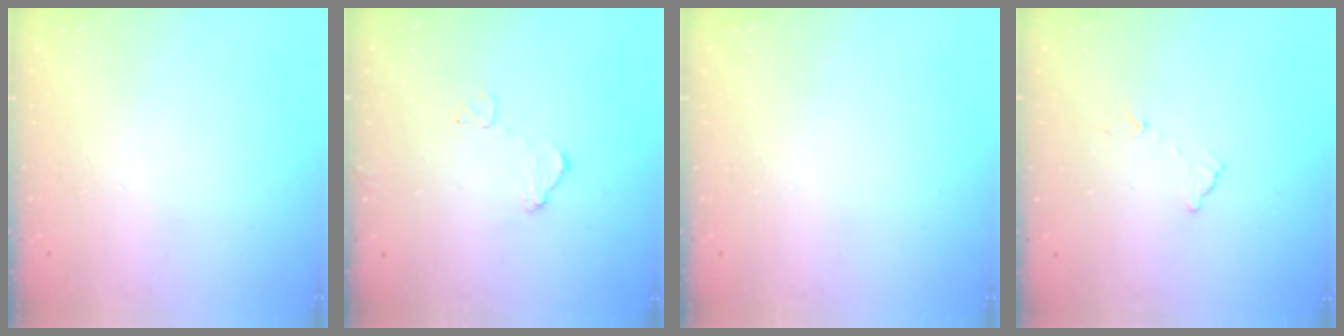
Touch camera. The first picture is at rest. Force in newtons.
{"total": 8.3, "press": 8.3, "slide": 0.3}
{"total": 0.0}
{"total": 6.9, "press": 6.9, "slide": 0.4}